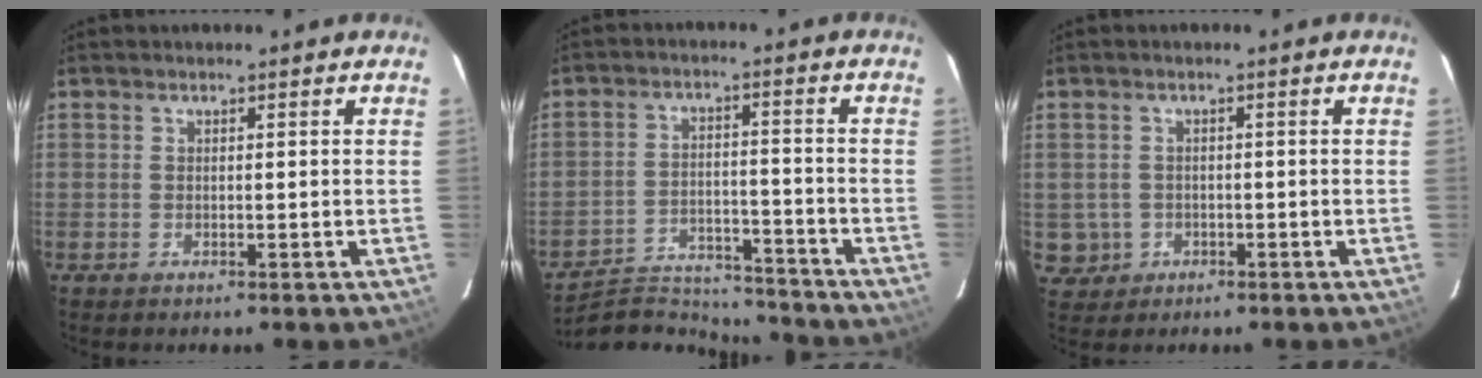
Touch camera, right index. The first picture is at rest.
{"total": 13.3, "force": [-12.9, 3.0, 1.5], "torque": [-0.050, 0.015, -0.195]}
{"total": 4.3, "force": [-0.9, 4.2, 0.4], "torque": [-0.015, 0.010, -0.003]}